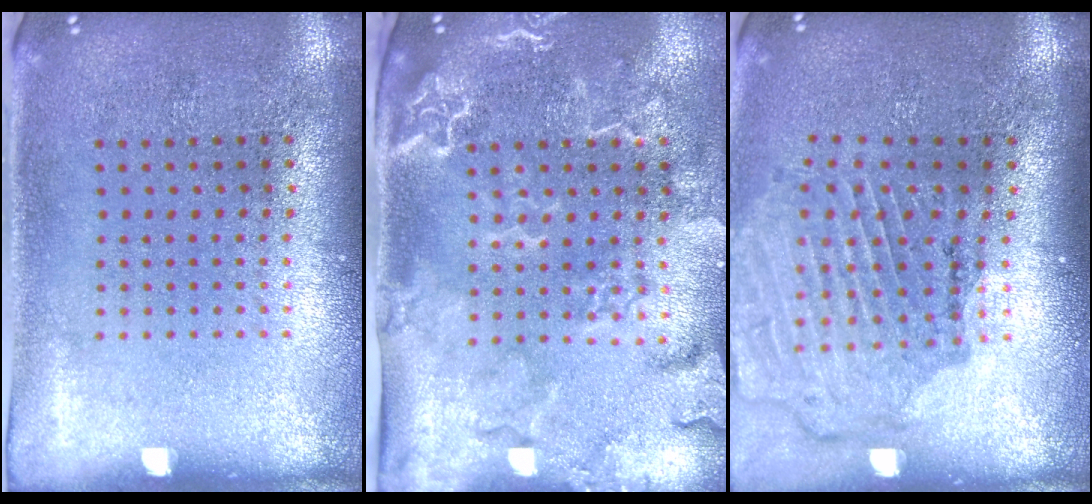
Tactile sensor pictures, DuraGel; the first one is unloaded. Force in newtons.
{"total": 2.8, "press": 2.5, "slide": 1.4}
{"total": 1.7, "press": 1.7, "slide": 0.1}